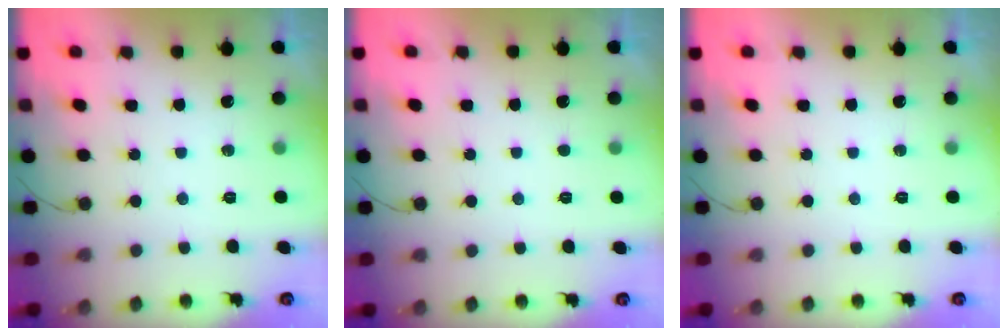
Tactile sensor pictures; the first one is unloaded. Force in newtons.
{"total": 1.7, "press": 1.7, "slide": 0.2}
{"total": 0.0}